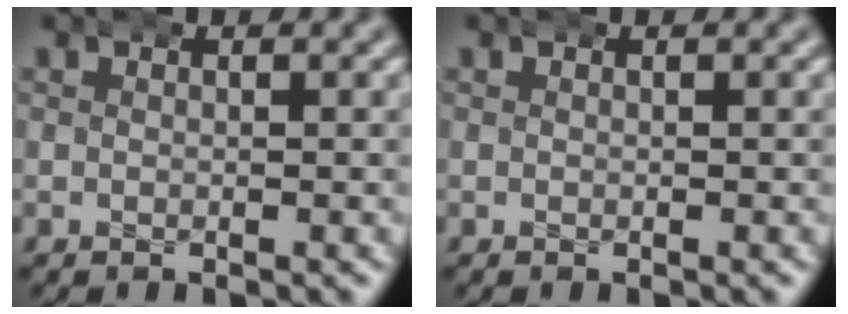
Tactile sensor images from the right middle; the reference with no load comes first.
{"total": 0.0}